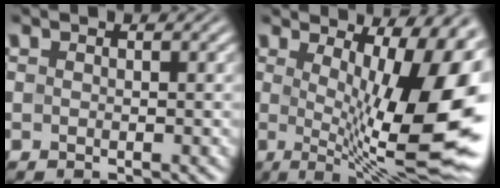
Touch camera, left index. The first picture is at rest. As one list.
[{"total": 14.6, "force": [0.9, 4.3, 13.9], "torque": [-0.161, -0.005, 0.015]}]